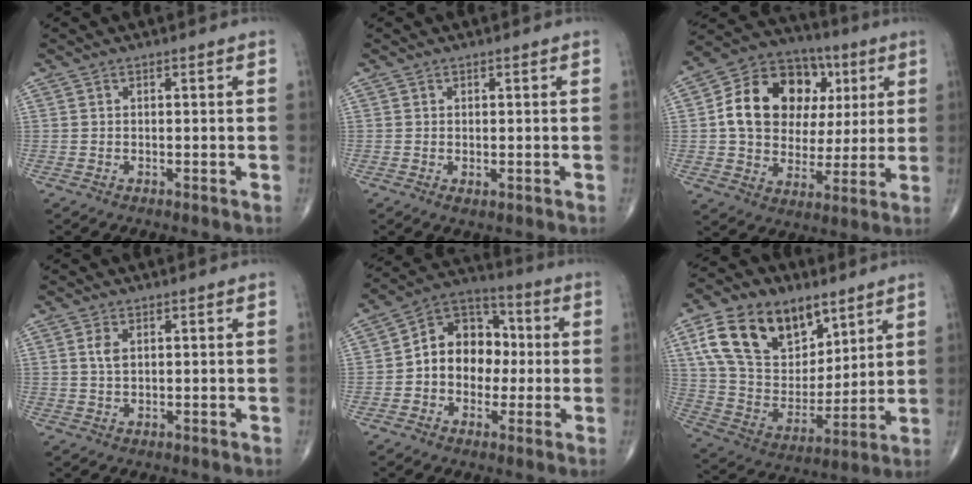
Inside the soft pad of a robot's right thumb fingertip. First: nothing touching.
{"total": 1.0, "force": [-0.2, 0.6, 0.8], "torque": [-0.015, -0.004, -0.001]}
{"total": 20.3, "force": [4.3, 15.4, 12.5], "torque": [-0.178, 0.021, 0.074]}
{"total": 2.5, "force": [0.8, 1.4, 1.9], "torque": [-0.039, -0.002, 0.016]}
{"total": 13.1, "force": [-0.2, 10.2, 8.2], "torque": [-0.082, 0.038, -0.016]}
{"total": 22.4, "force": [11.4, 13.9, 13.4], "torque": [-0.214, -0.030, 0.208]}